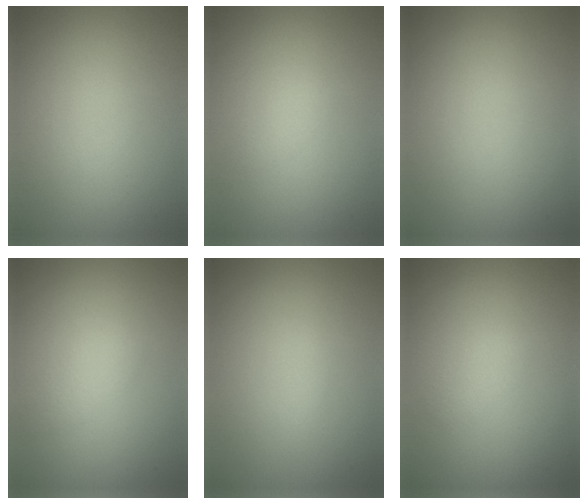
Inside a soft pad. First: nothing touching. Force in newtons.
{"total": 0.7, "press": 0.7, "slide": 0.1}
{"total": 0.0}
{"total": 1.5, "press": 1.5, "slide": 0.0}
{"total": 0.6, "press": 0.6, "slide": 0.1}
{"total": 1.0, "press": 1.0, "slide": 0.1}